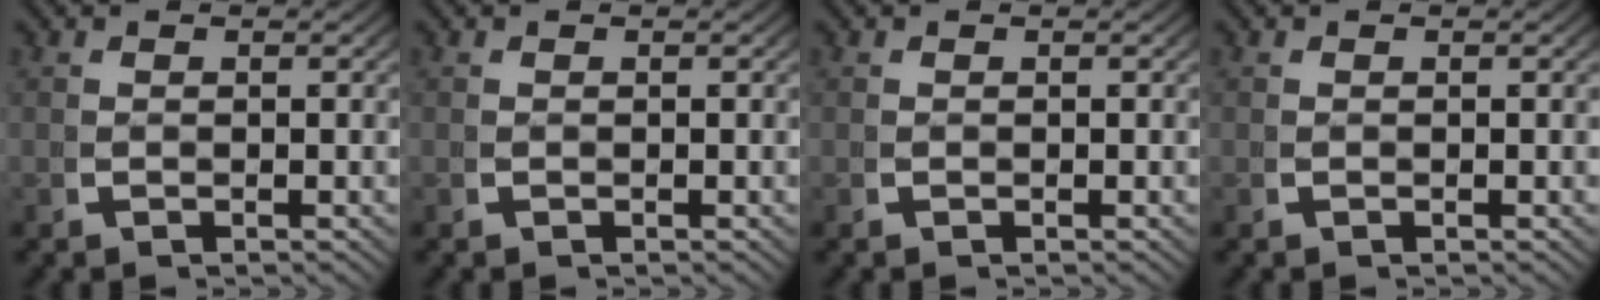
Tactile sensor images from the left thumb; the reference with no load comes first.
{"total": 0.0}
{"total": 0.0}
{"total": 0.0}